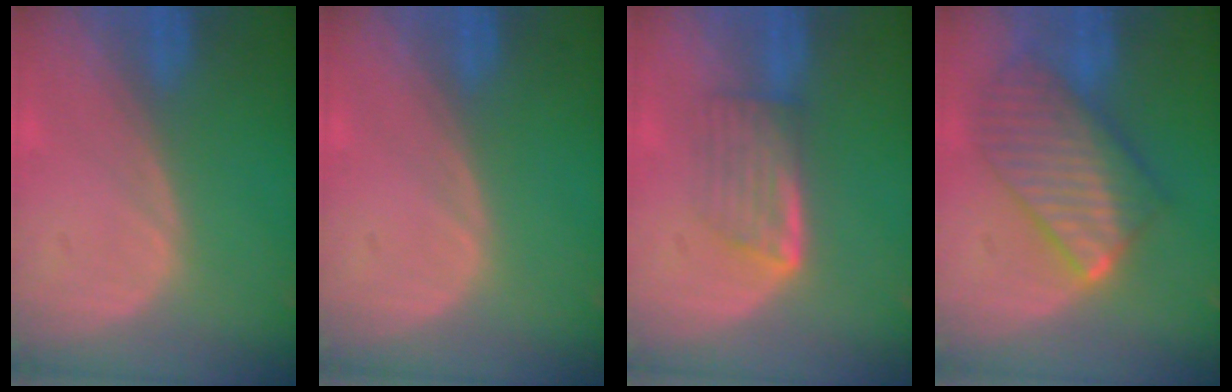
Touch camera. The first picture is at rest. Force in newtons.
{"total": 0.0}
{"total": 5.8, "press": 5.0, "slide": 2.9}
{"total": 9.8, "press": 9.8, "slide": 0.9}